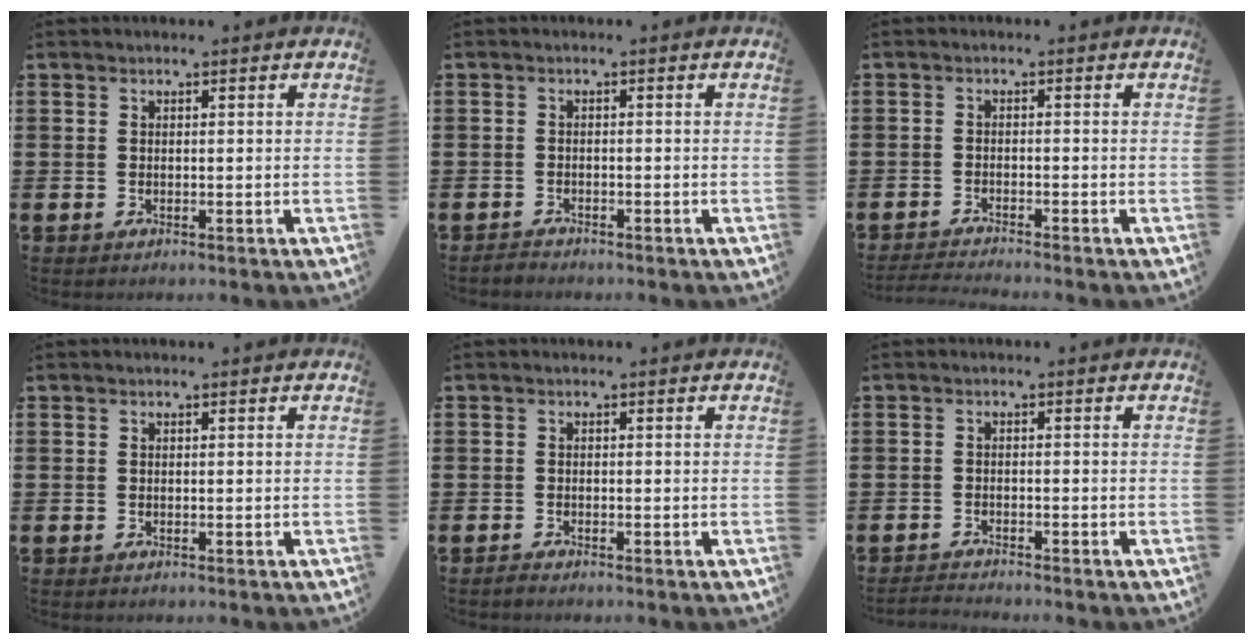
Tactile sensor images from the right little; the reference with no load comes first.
{"total": 0.9, "force": [-0.9, 0.1, 0.0], "torque": [-0.002, 0.001, -0.019]}
{"total": 1.4, "force": [-1.4, -0.2, 0.3], "torque": [-0.005, 0.001, -0.027]}
{"total": 0.0}
{"total": 0.5, "force": [-0.5, 0.1, 0.2], "torque": [-0.005, -0.003, -0.010]}
{"total": 1.3, "force": [-1.3, -0.1, 0.1], "torque": [-0.003, 0.001, -0.026]}